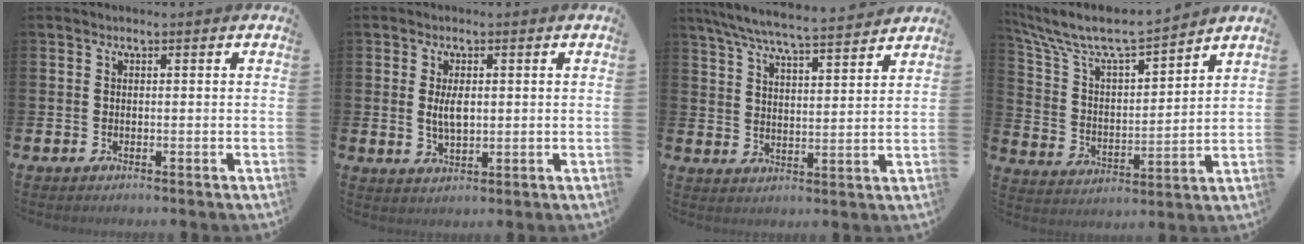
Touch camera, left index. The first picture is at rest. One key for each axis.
{"total": 3.3, "fx": 0.6, "fy": 1.6, "fz": 2.9, "tx": -0.050, "ty": 0.003, "tz": 0.006}
{"total": 7.2, "fx": 6.8, "fy": 0.3, "fz": 2.5, "tx": -0.075, "ty": -0.043, "tz": 0.119}
{"total": 8.6, "fx": 7.9, "fy": 1.4, "fz": 3.0, "tx": -0.101, "ty": -0.056, "tz": 0.134}